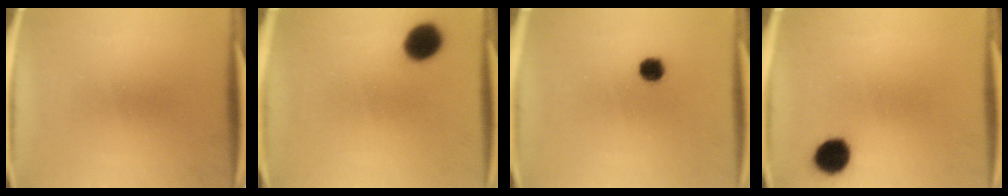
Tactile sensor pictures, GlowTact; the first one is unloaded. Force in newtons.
{"total": 8.2}
{"total": 3.7}
{"total": 6.9}